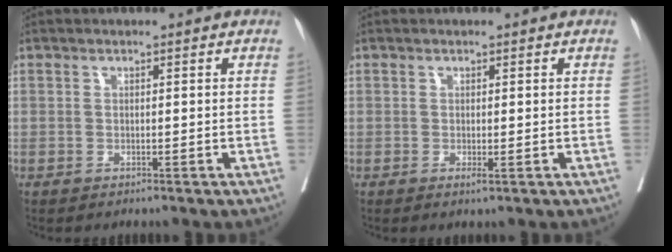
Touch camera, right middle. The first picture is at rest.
{"total": 0.7, "force": [-0.2, 0.0, 0.7], "torque": [-0.013, -0.004, 0.000]}